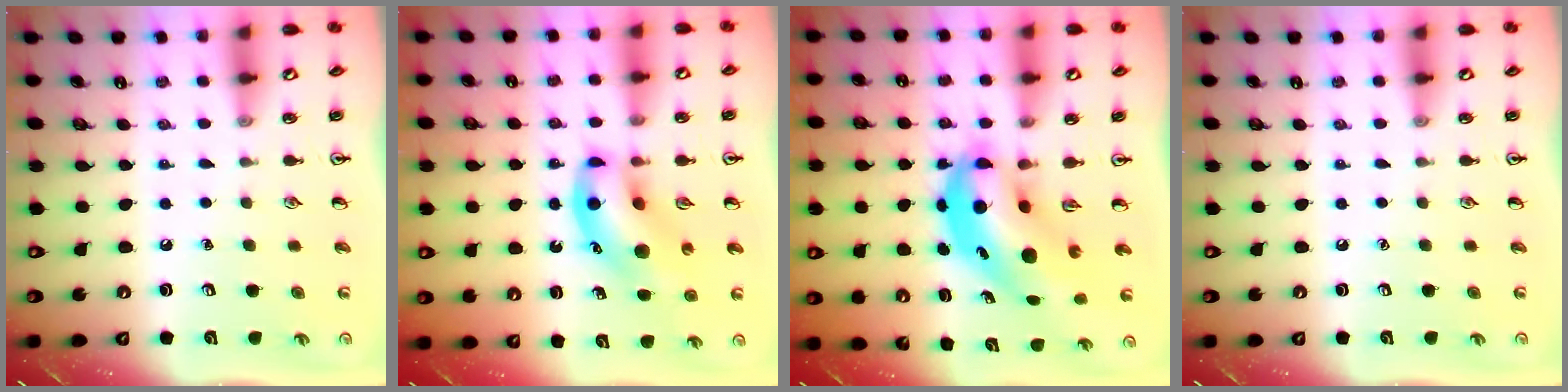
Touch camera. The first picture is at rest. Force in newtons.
{"total": 11.7, "press": 11.2, "slide": 3.2}
{"total": 9.6, "press": 9.2, "slide": 2.7}
{"total": 0.0}